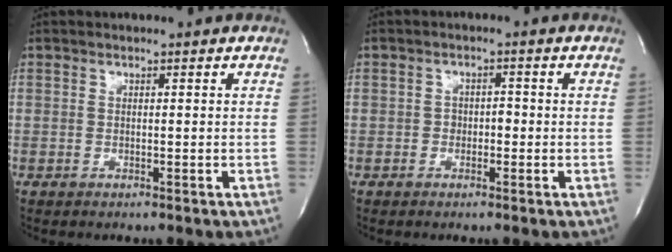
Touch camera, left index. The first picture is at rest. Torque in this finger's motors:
{"motor_torque": [-0.07, -0.09, 0.00, -0.01]}